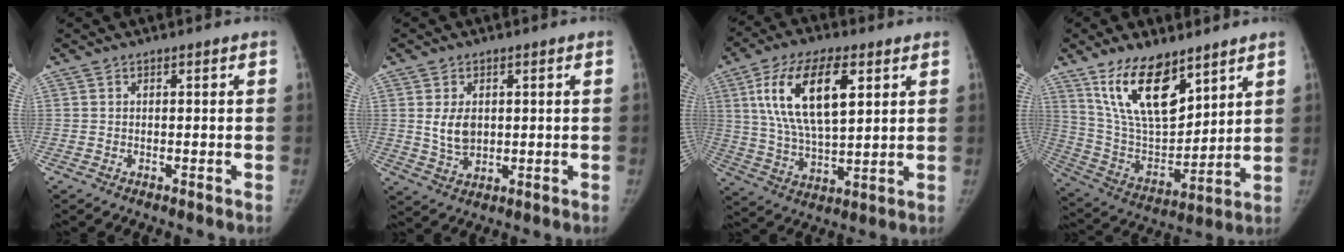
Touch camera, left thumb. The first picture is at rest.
{"total": 5.6, "force": [0.9, 3.9, 3.9], "torque": [-0.055, -0.012, 0.027]}
{"total": 17.4, "force": [6.1, 7.7, 14.3], "torque": [-0.250, -0.013, 0.114]}
{"total": 17.7, "force": [11.0, 8.0, 11.3], "torque": [-0.161, -0.061, 0.220]}